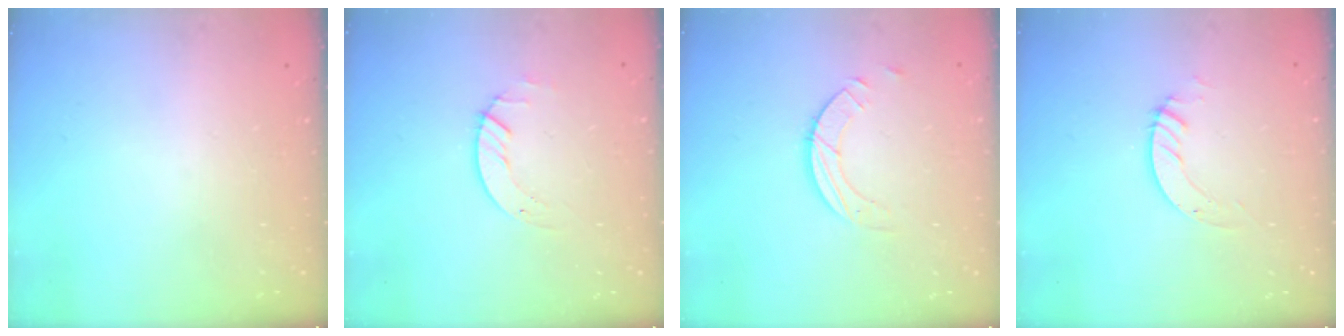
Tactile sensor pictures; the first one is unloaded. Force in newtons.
{"total": 2.0, "press": 2.0, "slide": 0.2}
{"total": 3.9, "press": 3.9, "slide": 0.4}
{"total": 3.7, "press": 3.7, "slide": 0.2}